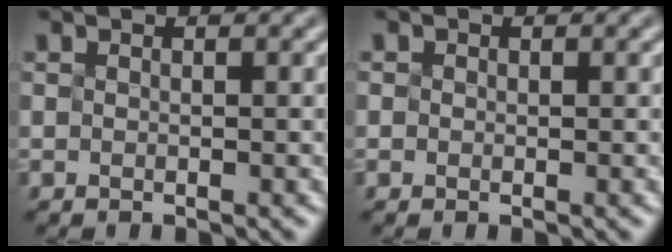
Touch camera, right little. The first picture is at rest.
{"total": 2.2, "force": [-0.8, -1.2, -1.6], "torque": [0.002, -0.012, 0.015]}